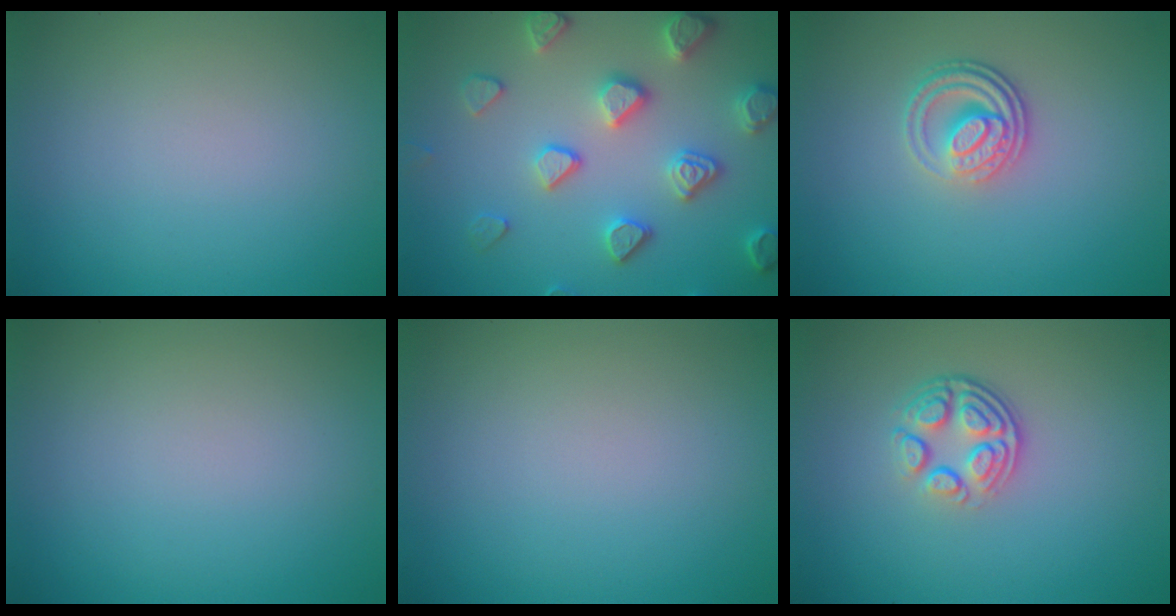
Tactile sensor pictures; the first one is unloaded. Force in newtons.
{"total": 4.4, "press": 4.4, "slide": 0.4}
{"total": 3.4, "press": 2.6, "slide": 2.2}
{"total": 0.0}
{"total": 0.0}
{"total": 4.0, "press": 2.8, "slide": 2.9}